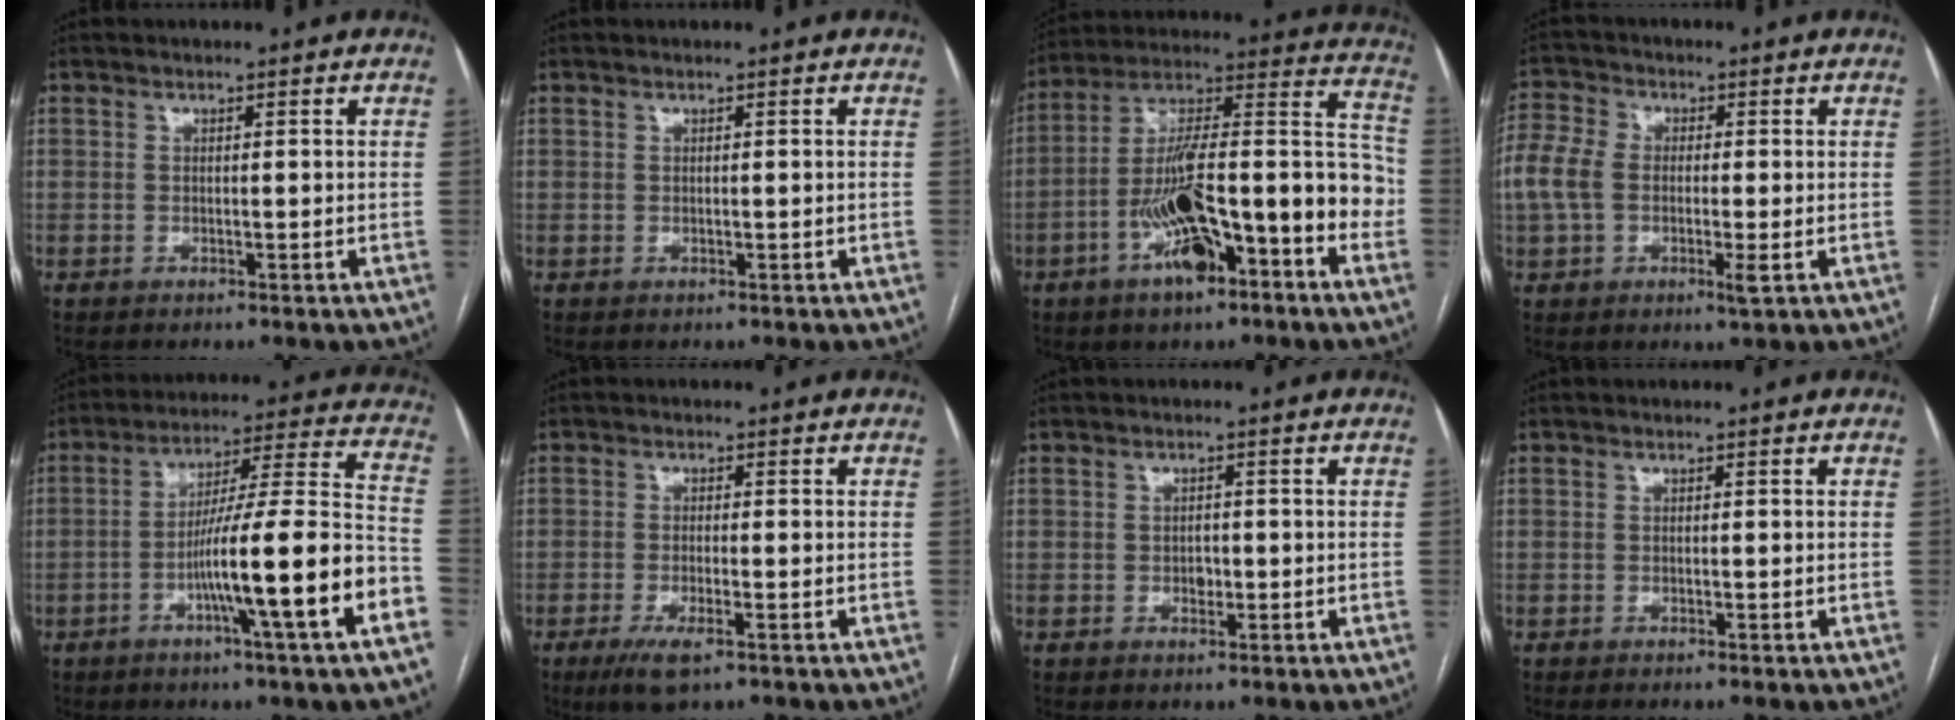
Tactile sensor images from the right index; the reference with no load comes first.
{"total": 0.0}
{"total": 20.4, "force": [-7.2, 5.1, 18.3], "torque": [-0.288, 0.031, -0.112]}
{"total": 9.6, "force": [-0.9, 5.3, 7.9], "torque": [-0.183, 0.015, -0.020]}
{"total": 17.0, "force": [-6.4, -0.7, 15.8], "torque": [-0.251, 0.002, -0.104]}
{"total": 4.4, "force": [-2.5, 0.7, 3.6], "torque": [-0.074, -0.013, -0.045]}
{"total": 1.5, "force": [-0.3, 1.0, 1.0], "torque": [-0.014, 0.003, -0.004]}
{"total": 0.6, "force": [-0.3, 0.0, 0.6], "torque": [-0.010, 0.000, -0.006]}